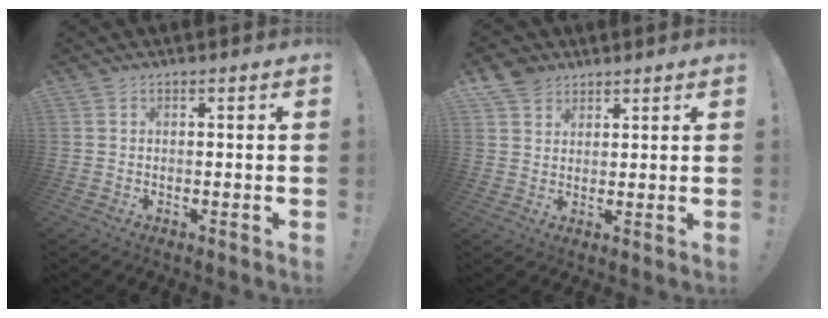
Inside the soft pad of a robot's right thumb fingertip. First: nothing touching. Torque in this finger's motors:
{"motor_torque": [0.15, 0.12, 0.53, 0.33, 0.00]}